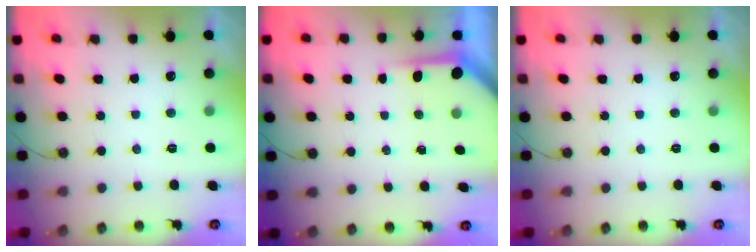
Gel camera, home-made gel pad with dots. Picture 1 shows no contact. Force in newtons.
{"total": 4.0, "press": 3.9, "slide": 0.4}
{"total": 0.0}